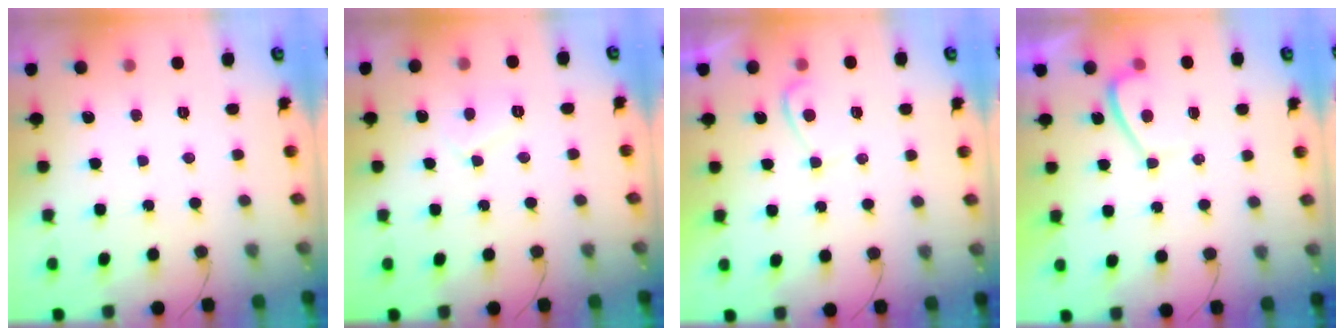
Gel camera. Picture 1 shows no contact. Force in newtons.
{"total": 4.7, "press": 4.7, "slide": 0.3}
{"total": 2.1, "press": 2.0, "slide": 0.5}
{"total": 2.3, "press": 2.1, "slide": 0.7}